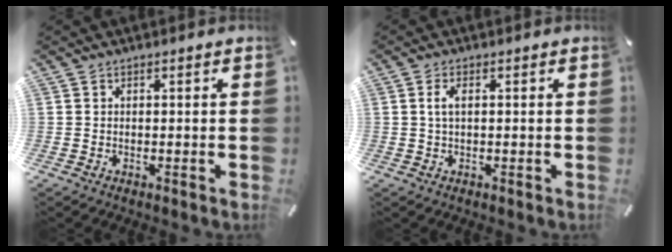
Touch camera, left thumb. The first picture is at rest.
{"total": 2.6, "force": [0.5, 1.1, 2.3], "torque": [-0.048, 0.005, 0.007]}